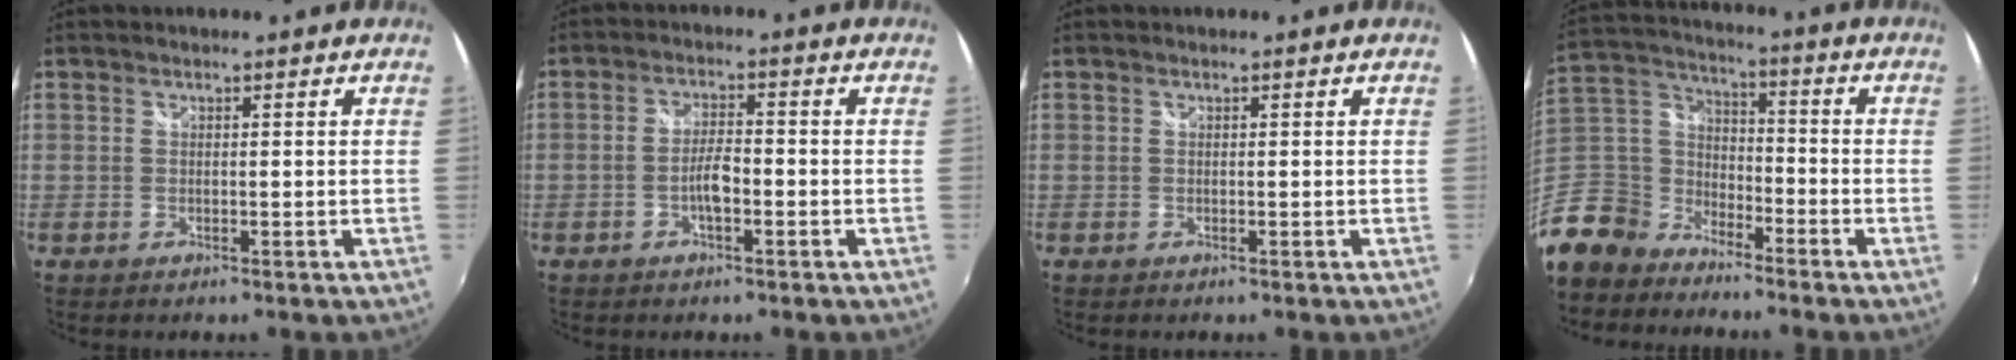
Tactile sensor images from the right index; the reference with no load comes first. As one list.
[{"total": 4.0, "force": [-1.6, 1.2, 3.4], "torque": [-0.070, 0.005, -0.030]}, {"total": 0.0}, {"total": 15.1, "force": [-10.3, 10.2, 4.1], "torque": [-0.149, 0.025, -0.207]}]